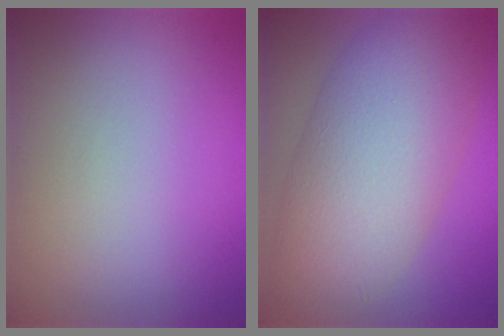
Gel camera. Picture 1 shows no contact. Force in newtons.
{"total": 10.0, "press": 10.0, "slide": 0.1}